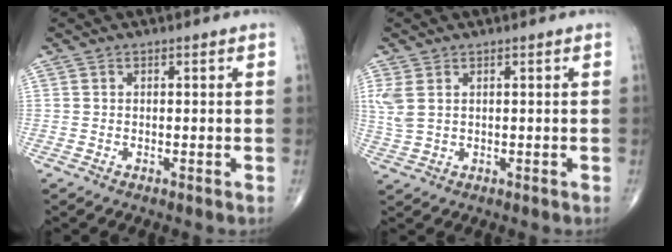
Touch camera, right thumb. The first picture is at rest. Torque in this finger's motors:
{"motor_torque": [0.03, 0.07, 0.39, 0.45, 0.03]}